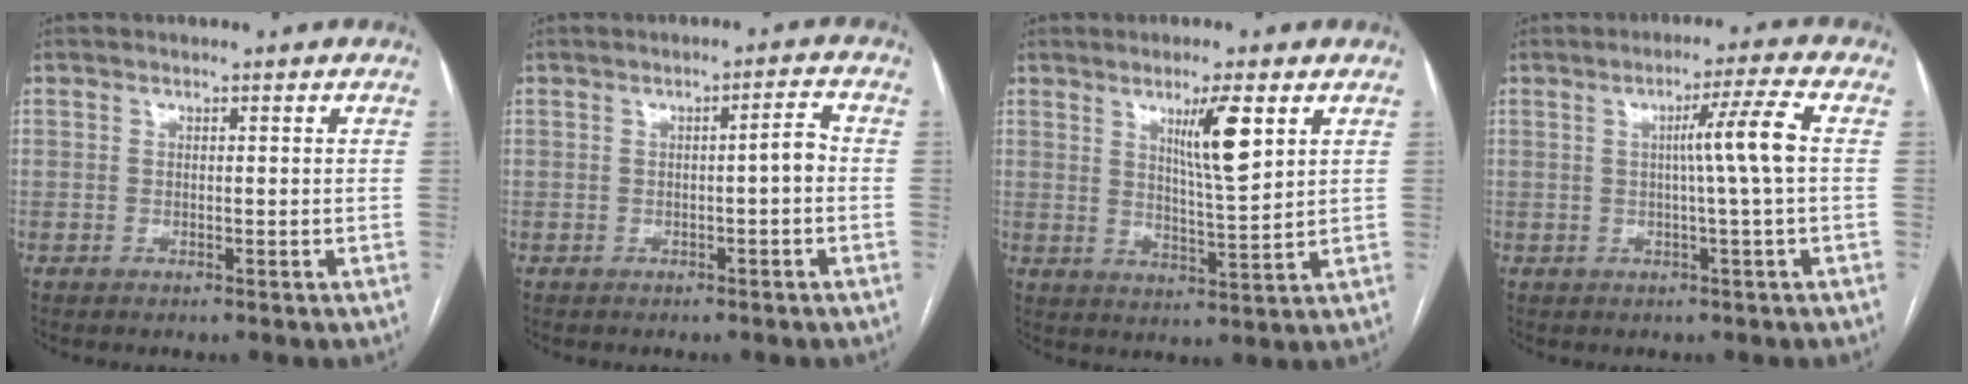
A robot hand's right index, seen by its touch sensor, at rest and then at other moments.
{"total": 2.5, "force": [-0.3, 0.3, 2.4], "torque": [-0.032, 0.007, -0.006]}
{"total": 7.4, "force": [3.4, 0.3, 6.6], "torque": [-0.113, -0.011, 0.059]}
{"total": 6.0, "force": [0.4, -1.5, 5.8], "torque": [-0.095, 0.006, 0.007]}